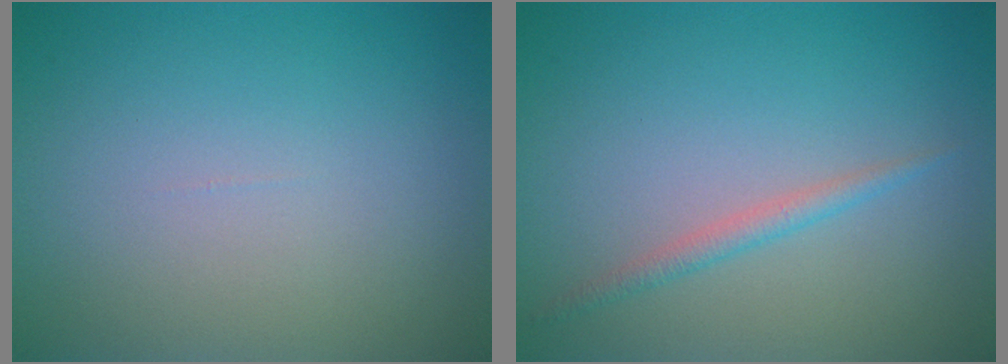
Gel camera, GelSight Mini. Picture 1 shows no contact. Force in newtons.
{"total": 1.3, "press": 1.3, "slide": 0.0}